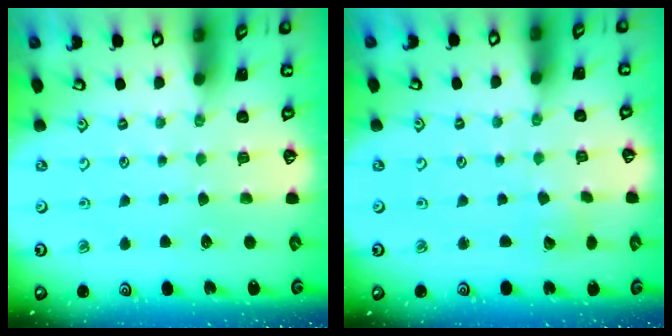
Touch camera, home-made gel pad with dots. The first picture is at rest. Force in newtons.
{"total": 2.9, "press": 2.9, "slide": 0.3}